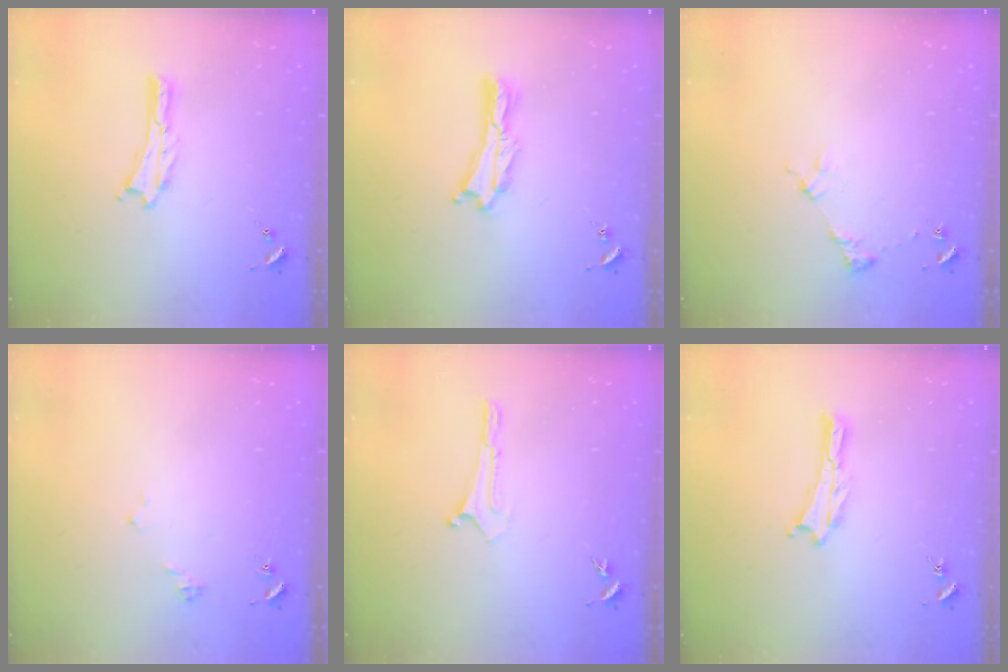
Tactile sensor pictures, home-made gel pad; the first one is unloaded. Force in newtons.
{"total": 1.2, "press": 1.1, "slide": 0.3}
{"total": 2.9, "press": 2.9, "slide": 0.4}
{"total": 2.9, "press": 2.9, "slide": 0.3}
{"total": 0.0}
{"total": 0.0}